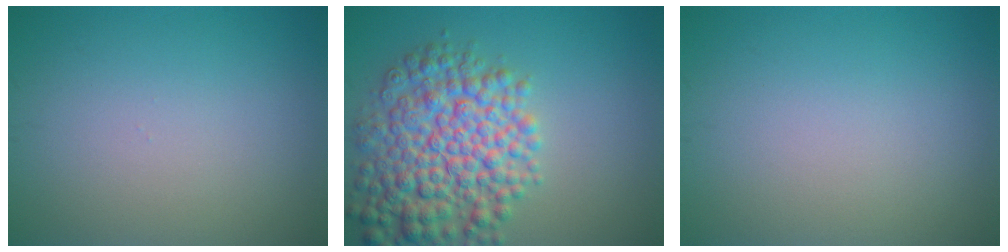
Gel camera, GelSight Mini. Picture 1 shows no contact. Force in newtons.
{"total": 8.7, "press": 8.7, "slide": 0.2}
{"total": 0.0}